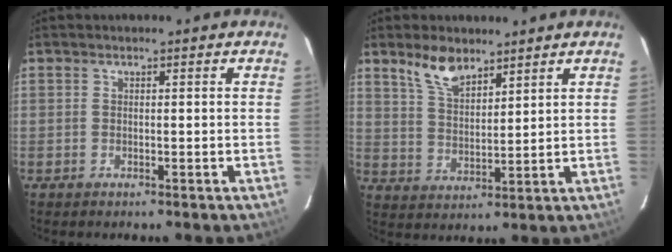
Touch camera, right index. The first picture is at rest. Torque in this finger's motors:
{"motor_torque": [0.58, 0.57, 0.32, 0.04]}